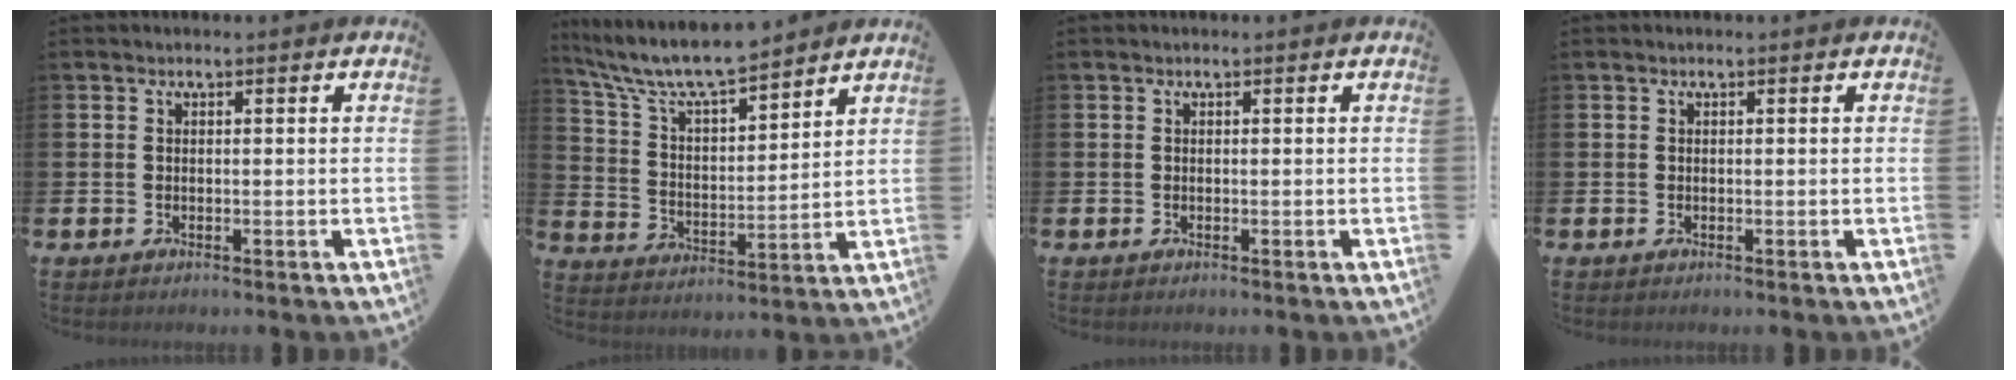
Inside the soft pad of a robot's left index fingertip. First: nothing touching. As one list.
[{"total": 8.9, "force": [8.3, 1.3, 2.9], "torque": [-0.095, -0.048, 0.150]}, {"total": 0.0}, {"total": 0.0}]